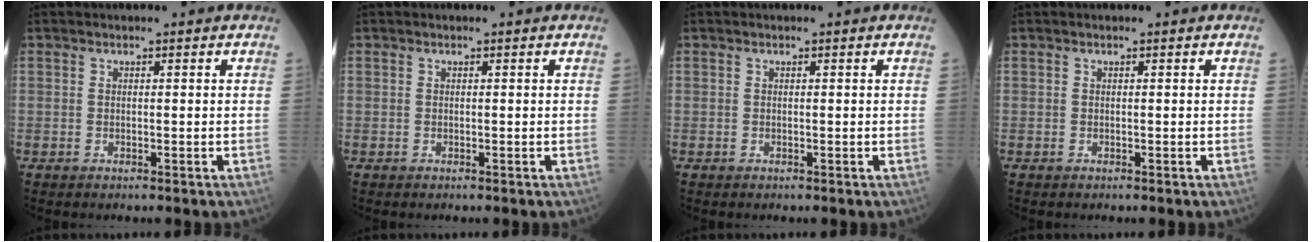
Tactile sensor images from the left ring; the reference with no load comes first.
{"total": 0.0}
{"total": 0.0}
{"total": 0.0}